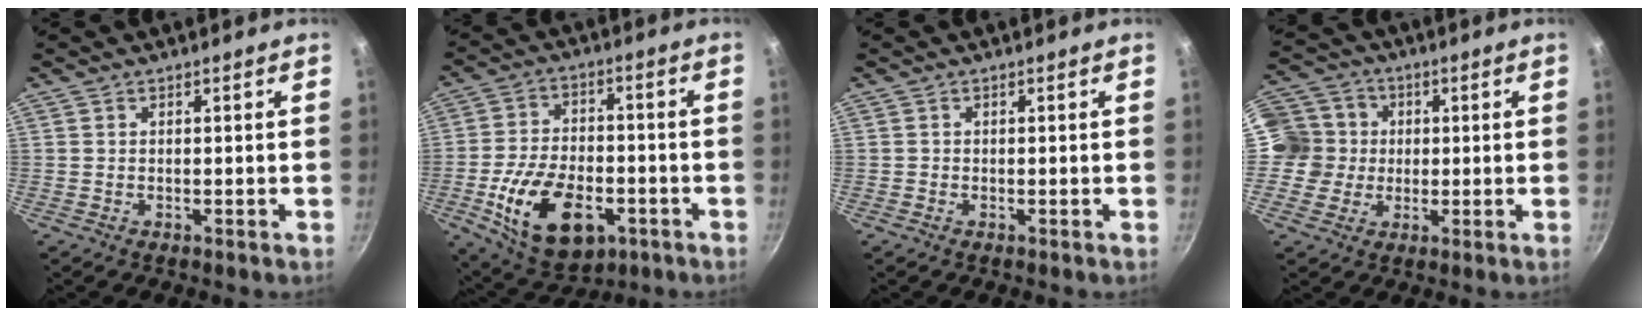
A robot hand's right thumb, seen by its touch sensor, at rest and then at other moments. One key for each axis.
{"total": 17.5, "fx": -6.0, "fy": 10.3, "fz": 12.9, "tx": -0.209, "ty": 0.016, "tz": -0.092}
{"total": 0.0}
{"total": 10.1, "fx": 0.6, "fy": 9.7, "fz": 2.6, "tx": -0.016, "ty": 0.018, "tz": -0.007}